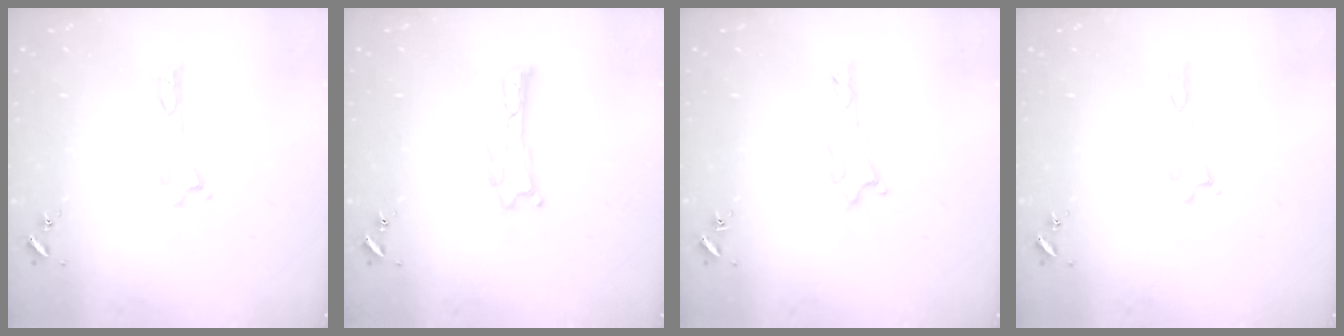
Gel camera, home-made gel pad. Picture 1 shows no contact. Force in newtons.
{"total": 1.8, "press": 1.8, "slide": 0.2}
{"total": 1.7, "press": 1.6, "slide": 0.3}
{"total": 0.0}